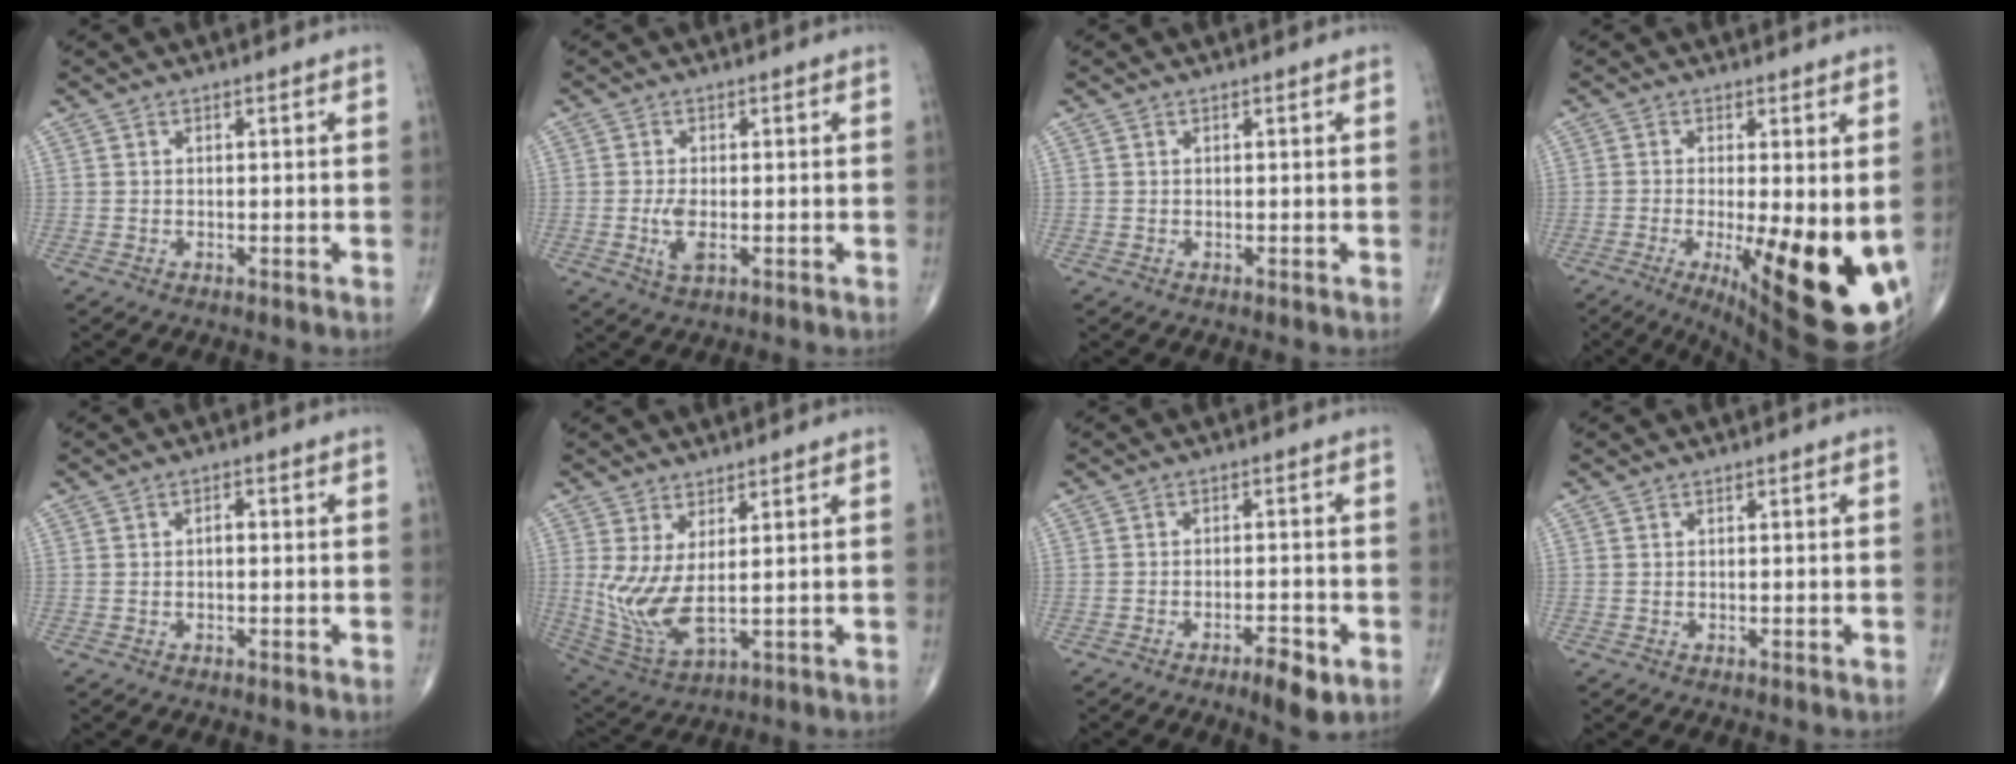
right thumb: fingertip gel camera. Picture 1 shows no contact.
{"total": 4.0, "force": [-0.9, 1.8, 3.5], "torque": [-0.073, -0.006, -0.016]}
{"total": 0.0}
{"total": 18.4, "force": [-3.9, 5.7, 17.1], "torque": [-0.212, -0.032, -0.036]}
{"total": 1.5, "force": [-0.1, 0.8, 1.3], "torque": [-0.020, 0.009, -0.004]}
{"total": 9.4, "force": [1.1, 3.6, 8.6], "torque": [-0.197, -0.022, 0.036]}
{"total": 5.3, "force": [-2.8, 1.5, 4.2], "torque": [-0.063, 0.009, -0.040]}
{"total": 0.0}